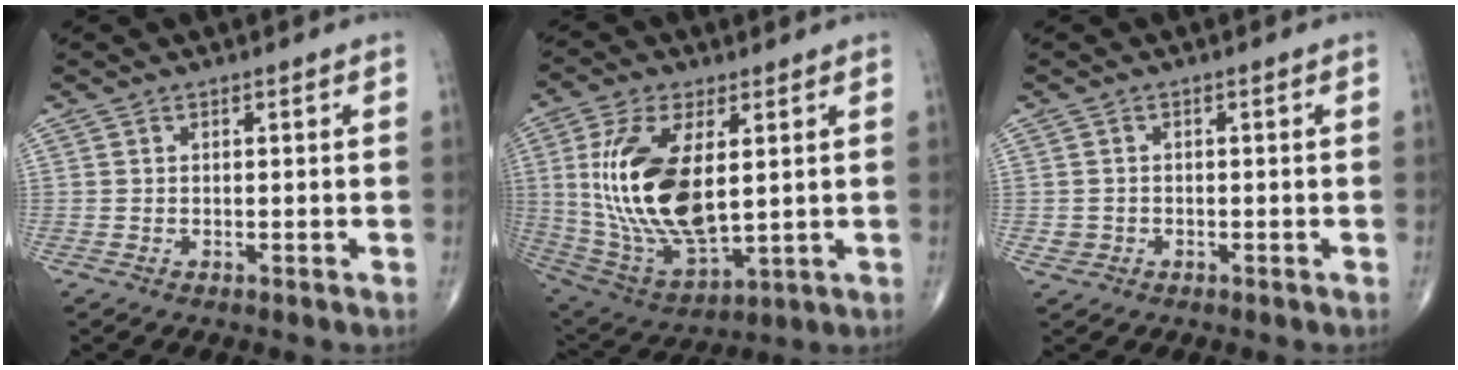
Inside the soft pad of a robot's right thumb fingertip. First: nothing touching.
{"total": 19.8, "force": [2.9, 9.4, 17.2], "torque": [-0.342, -0.024, 0.068]}
{"total": 1.5, "force": [-0.5, 1.4, 0.3], "torque": [-0.002, 0.006, -0.008]}